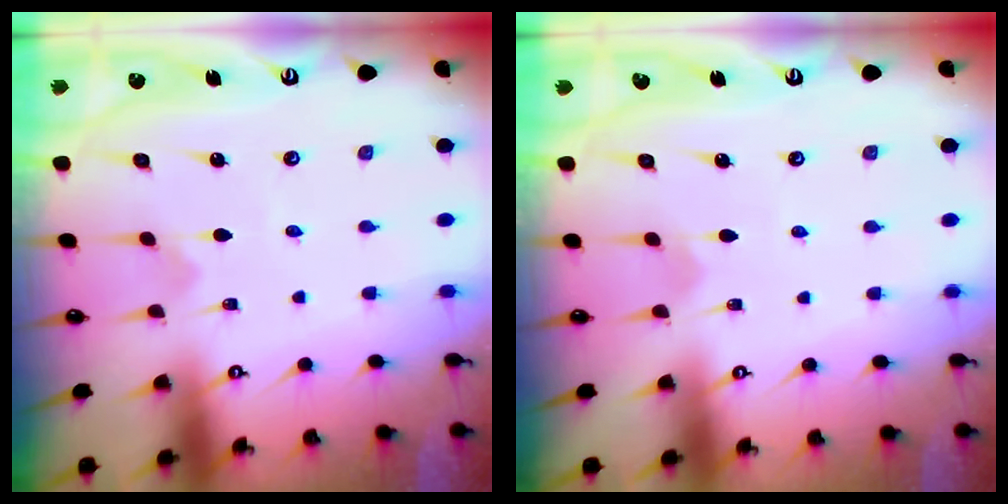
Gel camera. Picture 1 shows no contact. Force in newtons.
{"total": 1.6, "press": 1.6, "slide": 0.1}